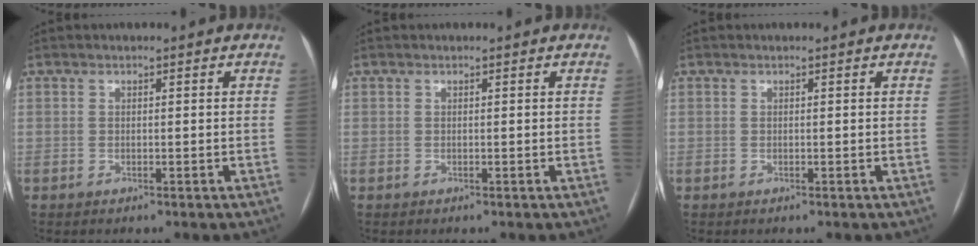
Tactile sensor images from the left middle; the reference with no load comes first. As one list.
[{"total": 0.0}, {"total": 0.0}]